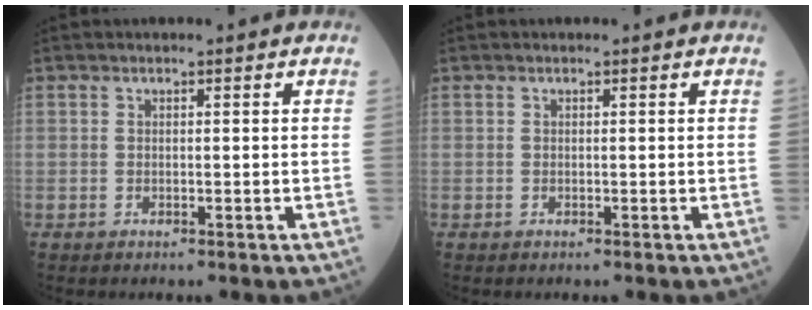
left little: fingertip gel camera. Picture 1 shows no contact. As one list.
[{"total": 0.0}]